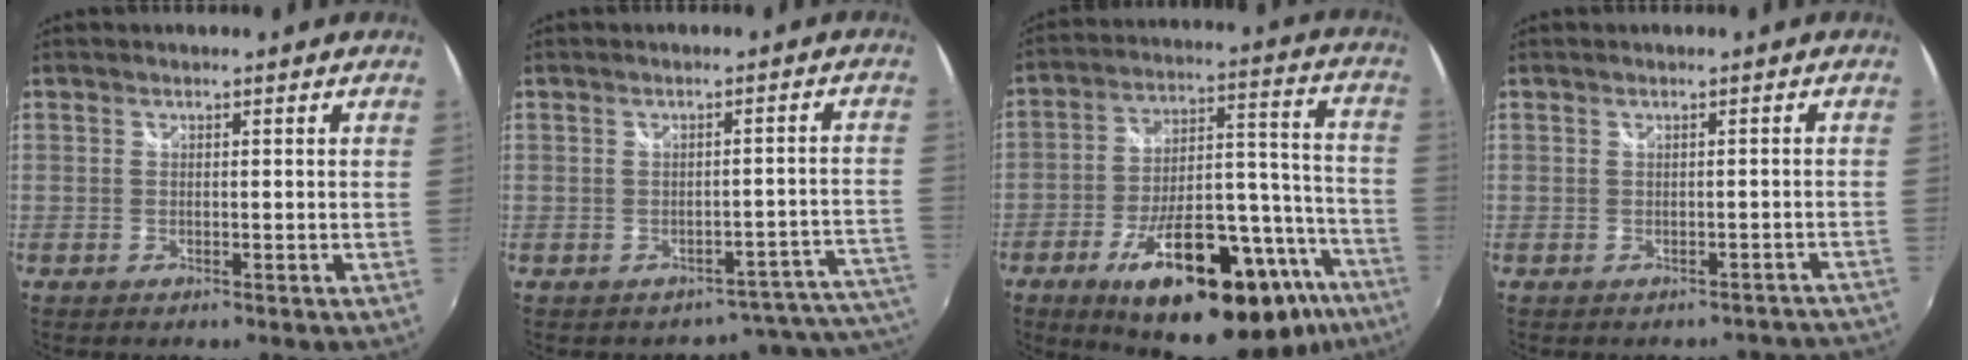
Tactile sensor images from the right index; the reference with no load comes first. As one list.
[{"total": 7.7, "force": [-6.5, 3.2, 2.5], "torque": [-0.006, 0.020, -0.076]}, {"total": 29.3, "force": [-20.4, 8.8, 19.2], "torque": [-0.260, 0.003, -0.281]}, {"total": 6.9, "force": [-6.5, 2.2, 0.5], "torque": [0.012, 0.020, -0.057]}]